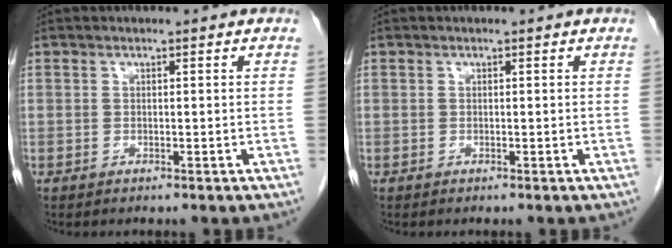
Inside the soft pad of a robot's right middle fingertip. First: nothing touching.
{"total": 0.0}